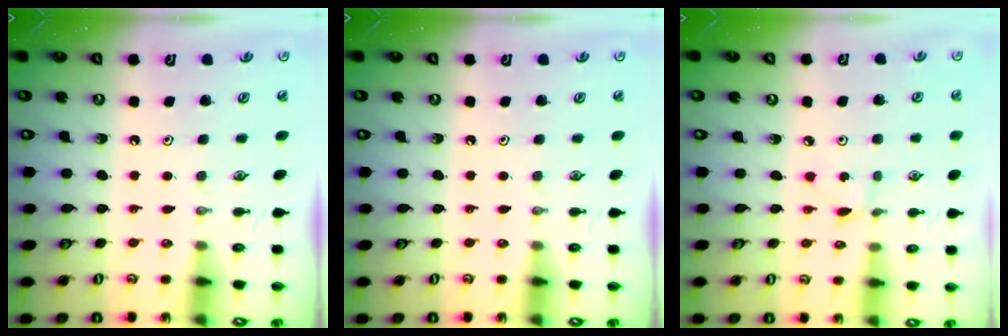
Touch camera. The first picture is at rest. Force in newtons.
{"total": 0.0}
{"total": 0.8, "press": 0.8, "slide": 0.1}